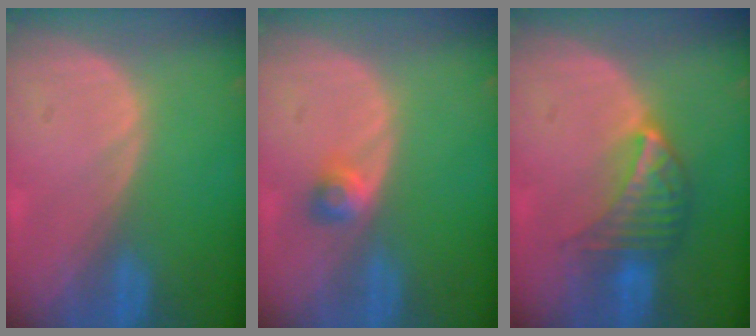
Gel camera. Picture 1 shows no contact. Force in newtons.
{"total": 2.6, "press": 2.3, "slide": 1.2}
{"total": 7.1, "press": 6.4, "slide": 3.1}